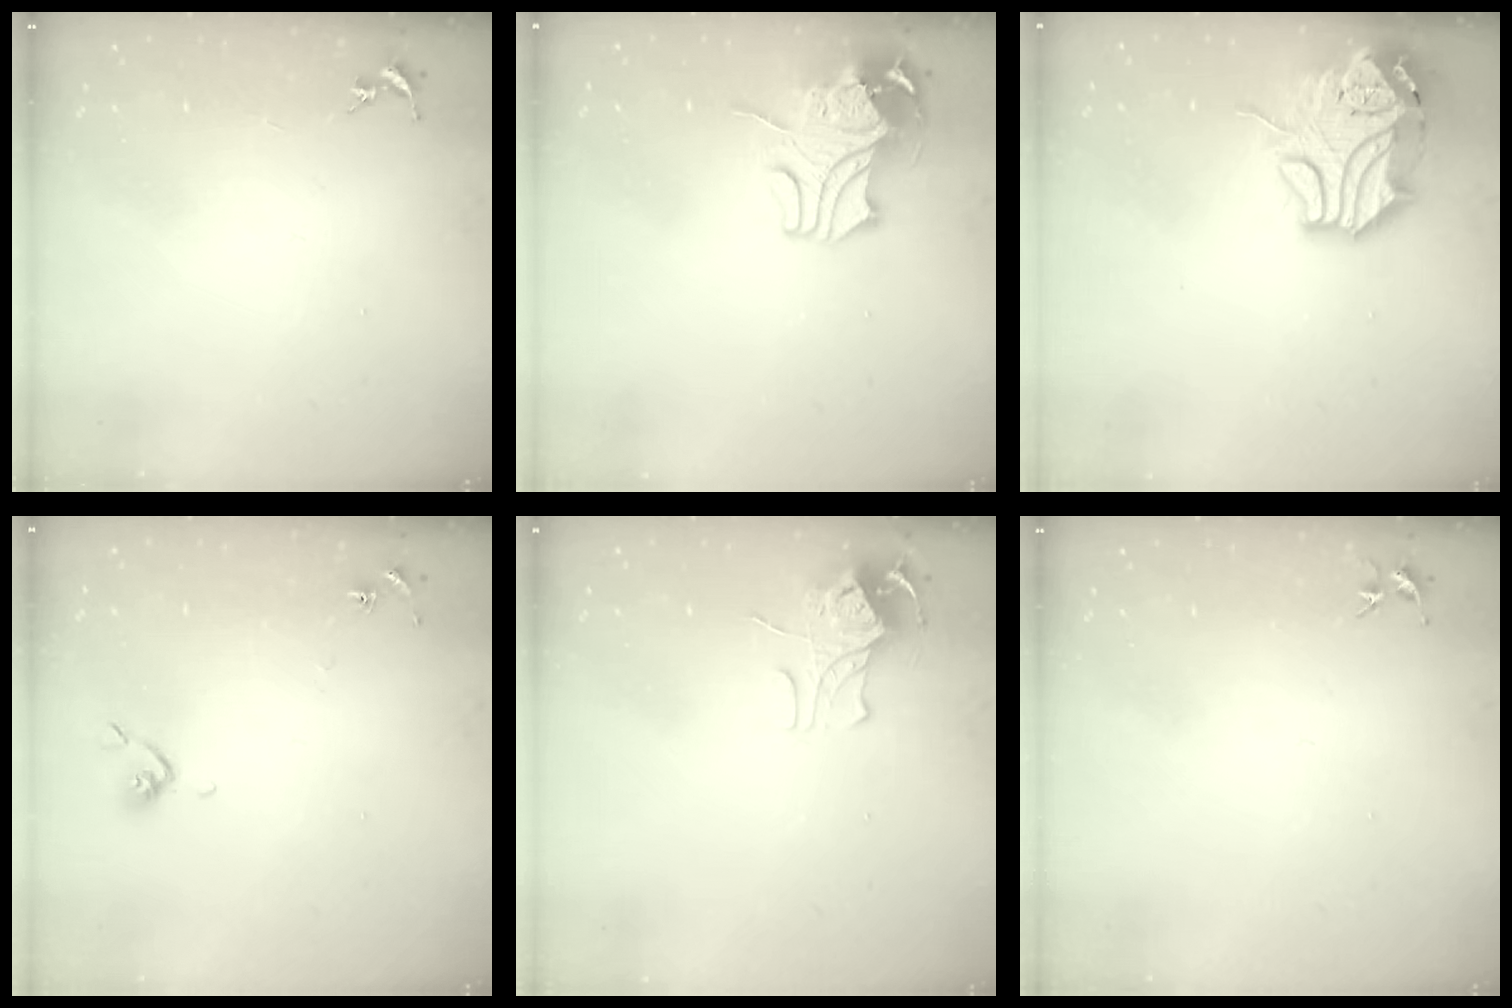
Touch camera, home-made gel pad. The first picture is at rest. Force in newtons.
{"total": 11.6, "press": 11.5, "slide": 1.6}
{"total": 15.5, "press": 15.3, "slide": 2.3}
{"total": 5.9, "press": 5.8, "slide": 0.8}
{"total": 8.8, "press": 8.8, "slide": 0.7}
{"total": 3.7, "press": 3.7, "slide": 0.4}